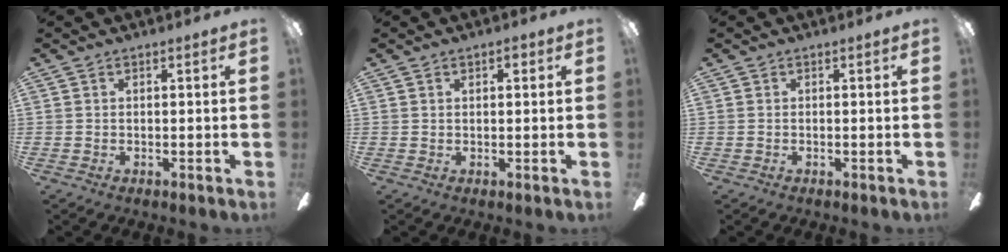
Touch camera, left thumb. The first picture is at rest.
{"total": 1.9, "force": [0.8, 0.8, 1.5], "torque": [-0.015, -0.003, 0.009]}
{"total": 0.0}